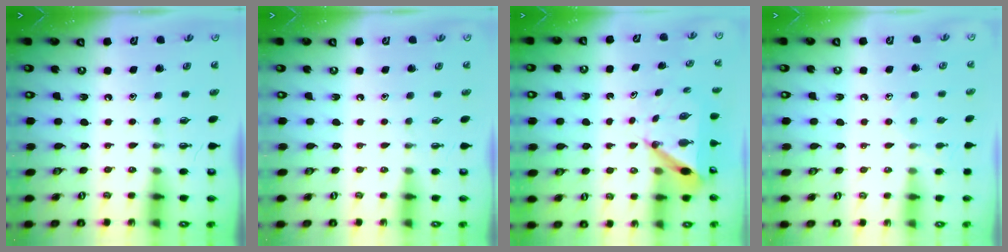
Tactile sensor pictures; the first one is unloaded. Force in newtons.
{"total": 0.0}
{"total": 5.9, "press": 5.9, "slide": 0.2}
{"total": 6.8, "press": 6.8, "slide": 0.7}